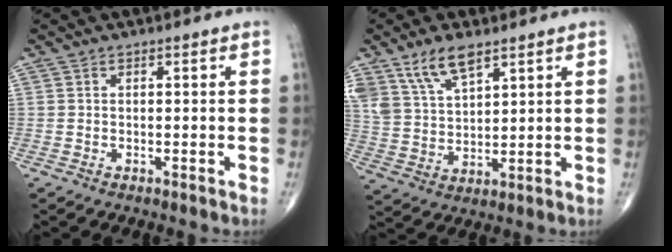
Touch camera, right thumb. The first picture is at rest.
{"total": 9.4, "force": [6.3, 3.9, 5.7], "torque": [-0.104, -0.024, 0.131]}